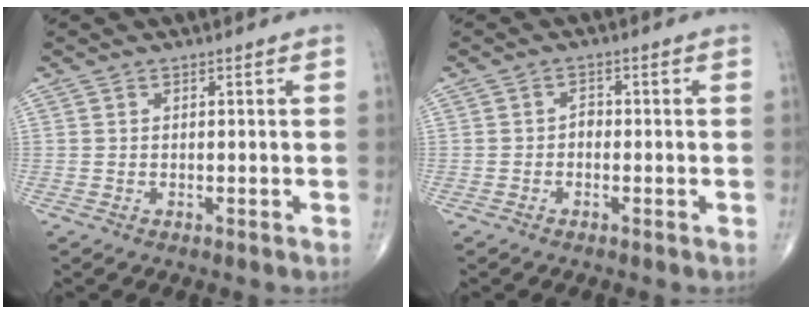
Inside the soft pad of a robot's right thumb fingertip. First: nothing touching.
{"total": 1.5, "force": [-0.5, 1.1, 0.9], "torque": [-0.005, 0.005, -0.012]}